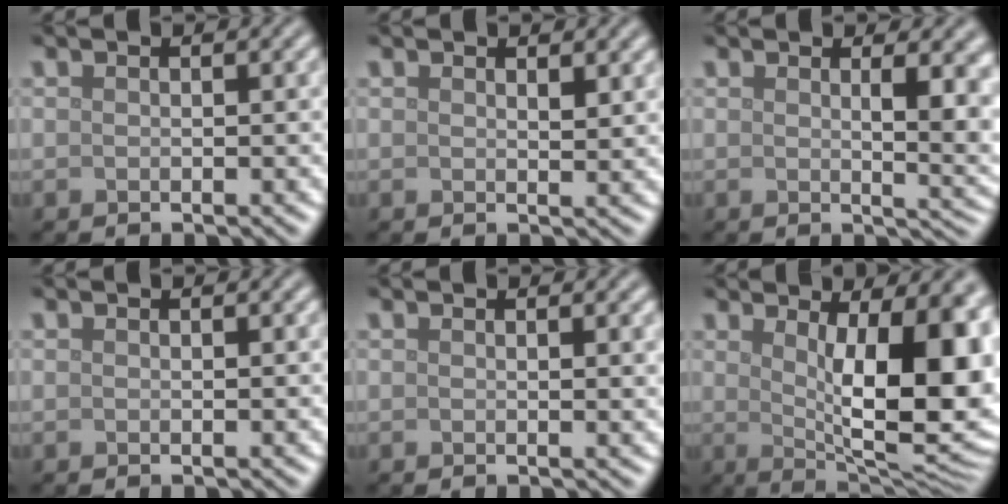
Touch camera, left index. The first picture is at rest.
{"total": 0.9, "force": [0.7, 0.3, 0.5], "torque": [-0.007, -0.003, 0.012]}
{"total": 5.4, "force": [1.3, 2.1, 4.8], "torque": [-0.044, -0.005, 0.024]}
{"total": 0.0}
{"total": 1.1, "force": [0.5, 0.3, 0.9], "torque": [-0.007, 0.002, 0.005]}
{"total": 14.1, "force": [1.3, 5.0, 13.2], "torque": [-0.142, 0.003, 0.020]}